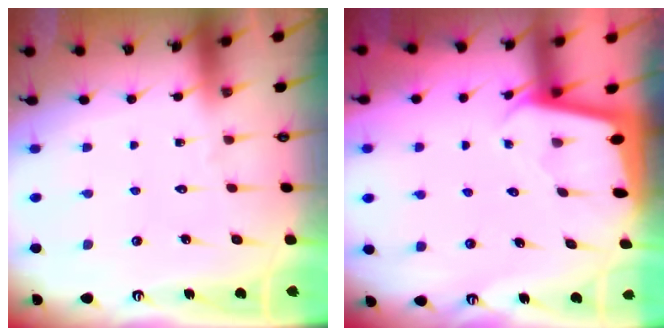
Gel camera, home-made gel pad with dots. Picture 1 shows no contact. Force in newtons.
{"total": 2.0, "press": 2.0, "slide": 0.1}